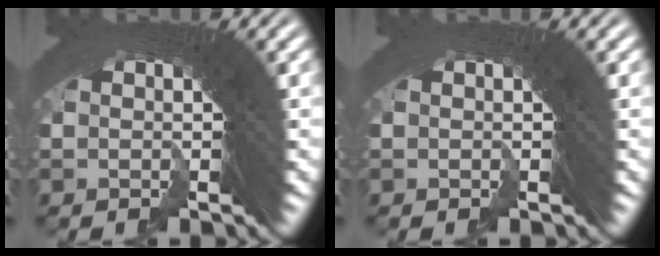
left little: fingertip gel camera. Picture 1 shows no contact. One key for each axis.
{"total": 0.0}